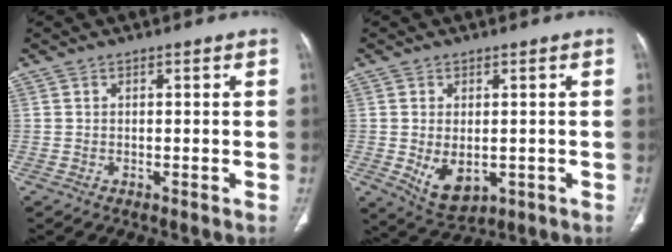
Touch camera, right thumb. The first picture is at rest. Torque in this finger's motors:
{"motor_torque": [-0.74, 0.46, 0.25, 0.66, 0.25]}